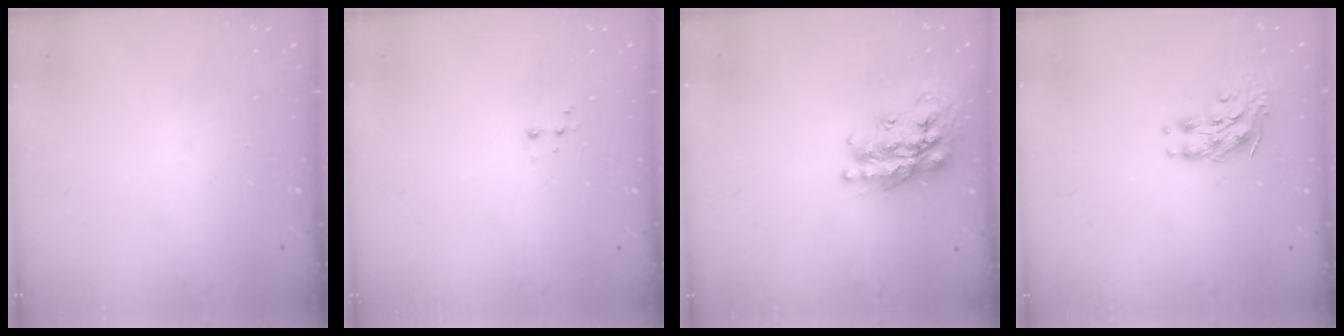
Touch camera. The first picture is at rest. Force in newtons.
{"total": 3.0, "press": 2.9, "slide": 0.7}
{"total": 20.8, "press": 20.8, "slide": 1.4}
{"total": 9.0, "press": 9.0, "slide": 0.1}